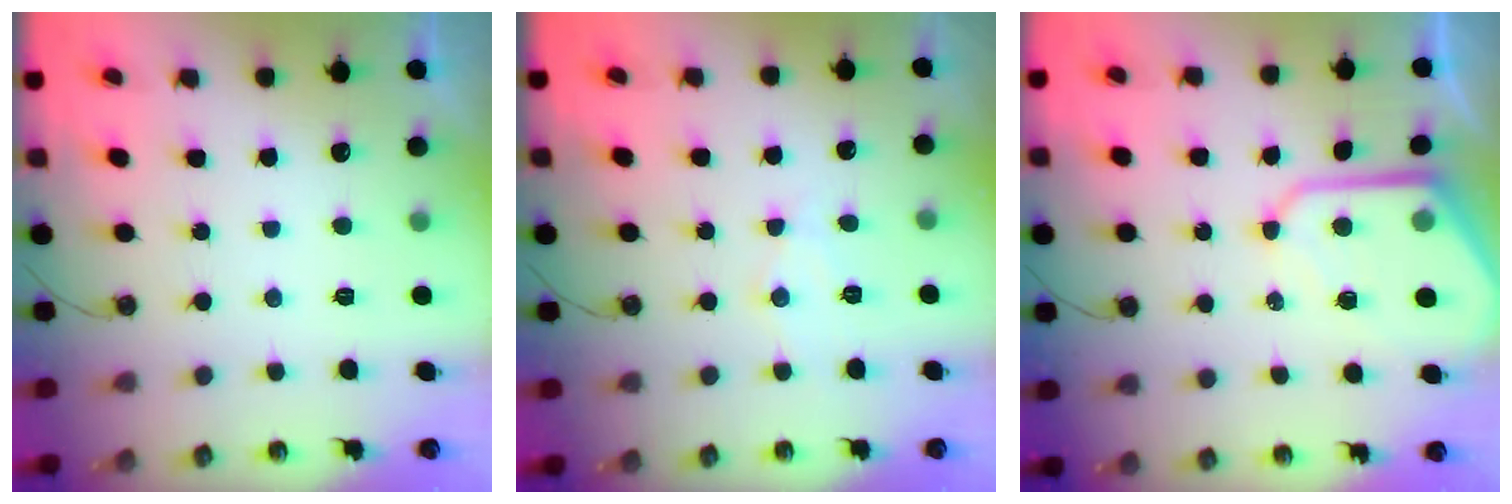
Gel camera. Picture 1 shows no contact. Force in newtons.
{"total": 7.0, "press": 7.0, "slide": 0.4}
{"total": 11.3, "press": 11.2, "slide": 0.9}